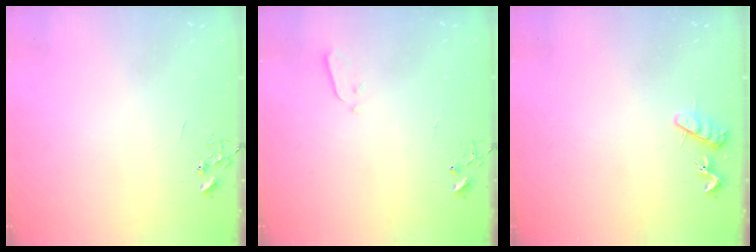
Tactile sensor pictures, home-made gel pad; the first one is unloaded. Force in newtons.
{"total": 3.0, "press": 3.0, "slide": 0.3}
{"total": 8.1, "press": 8.1, "slide": 0.6}